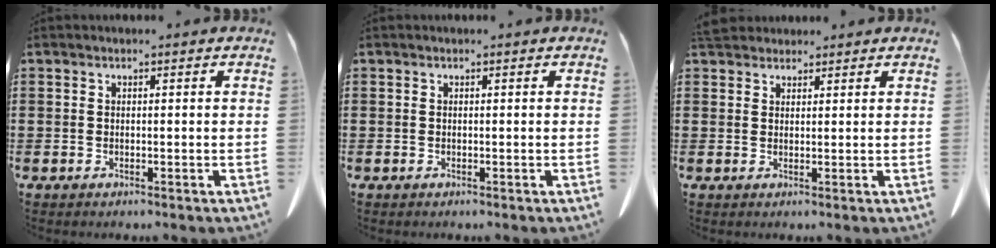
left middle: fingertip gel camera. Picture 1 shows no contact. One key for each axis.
{"total": 0.0}
{"total": 3.3, "fx": 2.9, "fy": 1.1, "fz": 1.0, "tx": -0.030, "ty": -0.001, "tz": 0.057}